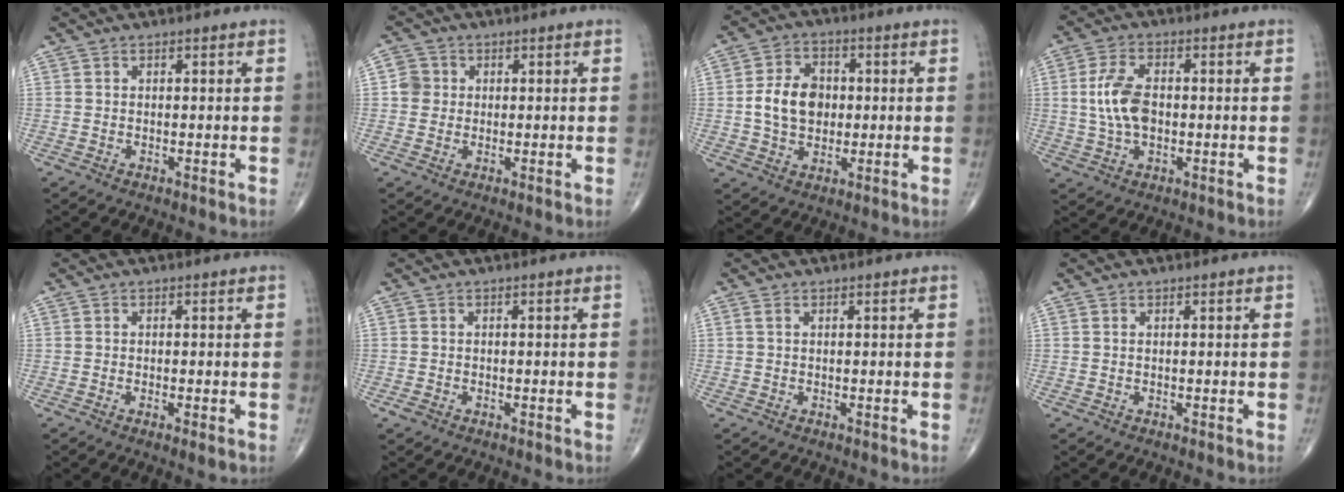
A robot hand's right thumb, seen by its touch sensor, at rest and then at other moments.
{"total": 3.4, "force": [0.3, 3.2, 0.9], "torque": [0.003, 0.004, 0.000]}
{"total": 9.6, "force": [0.1, 7.1, 6.4], "torque": [-0.093, 0.011, -0.001]}
{"total": 8.5, "force": [0.1, 4.9, 7.0], "torque": [-0.140, 0.006, 0.002]}
{"total": 1.6, "force": [-0.5, 0.2, 1.5], "torque": [-0.033, -0.007, -0.011]}
{"total": 1.2, "force": [-0.6, 0.8, 0.6], "torque": [-0.016, 0.002, -0.011]}
{"total": 0.7, "force": [0.2, 0.3, 0.6], "torque": [-0.015, 0.007, 0.004]}
{"total": 0.0}